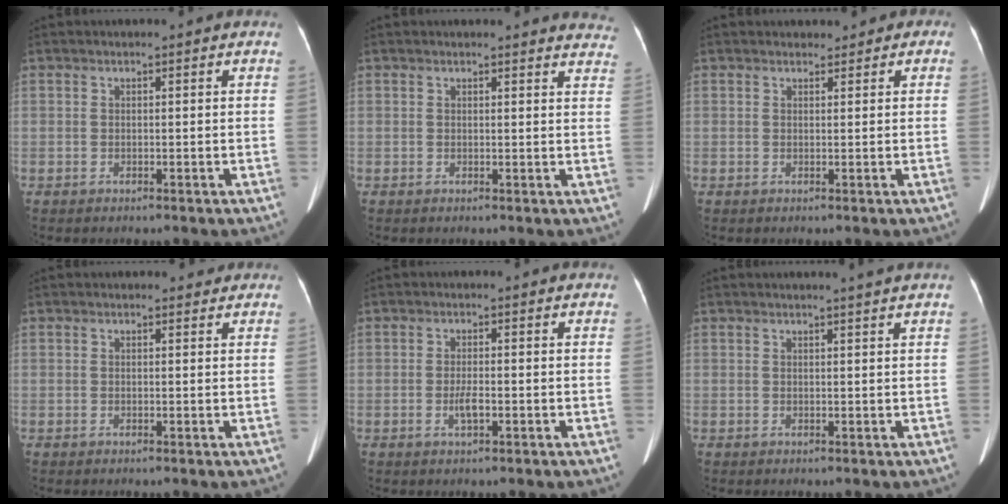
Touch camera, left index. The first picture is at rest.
{"total": 7.1, "force": [7.0, 1.2, 0.6], "torque": [0.025, -0.028, 0.038]}
{"total": 1.3, "force": [0.9, 0.9, 0.1], "torque": [0.006, 0.006, 0.010]}
{"total": 1.2, "force": [1.0, 0.6, 0.1], "torque": [-0.007, 0.001, 0.008]}
{"total": 2.1, "force": [-0.7, 0.4, 1.9], "torque": [-0.040, -0.002, -0.011]}
{"total": 2.1, "force": [1.8, -0.7, 0.8], "torque": [-0.018, -0.004, 0.025]}